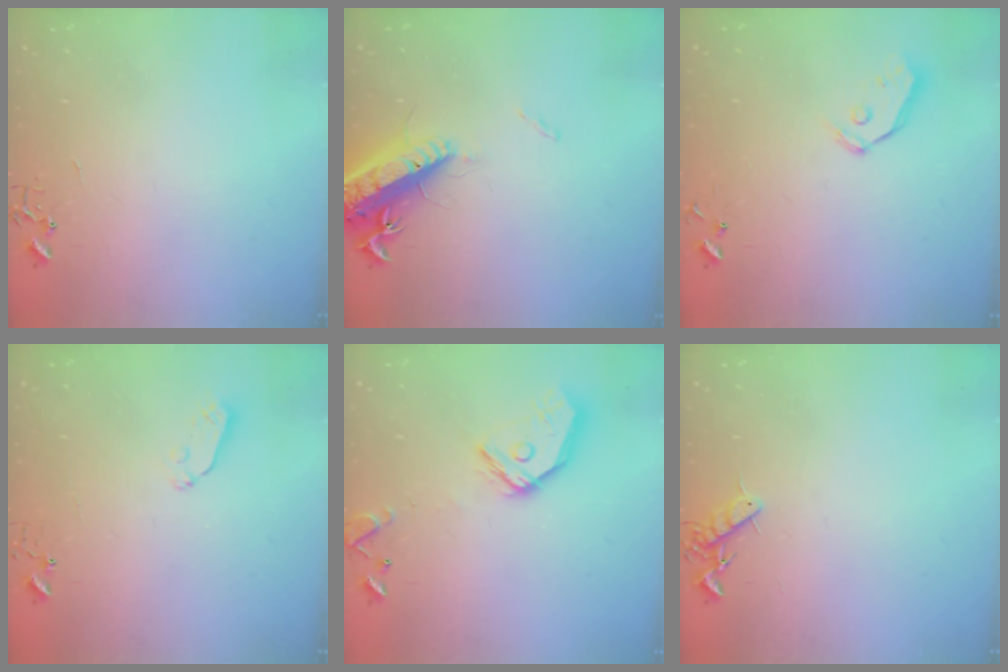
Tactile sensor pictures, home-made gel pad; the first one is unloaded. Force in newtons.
{"total": 16.7, "press": 16.2, "slide": 4.1}
{"total": 4.8, "press": 4.8, "slide": 0.5}
{"total": 3.8, "press": 3.8, "slide": 0.6}
{"total": 14.6, "press": 14.4, "slide": 1.8}
{"total": 7.2, "press": 7.1, "slide": 1.1}